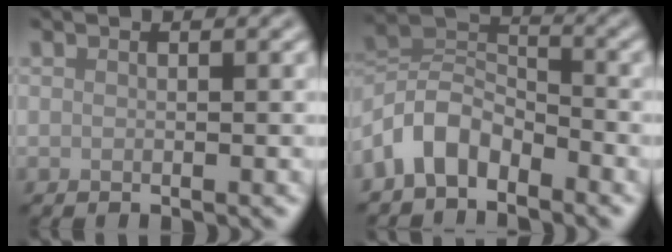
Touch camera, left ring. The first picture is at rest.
{"total": 5.1, "force": [-3.4, 2.9, 2.4], "torque": [-0.046, 0.009, -0.080]}